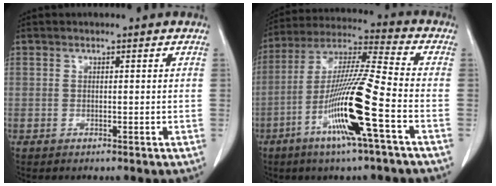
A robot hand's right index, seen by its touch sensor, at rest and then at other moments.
{"total": 15.7, "force": [-5.9, -0.4, 14.5], "torque": [-0.290, -0.012, -0.115]}